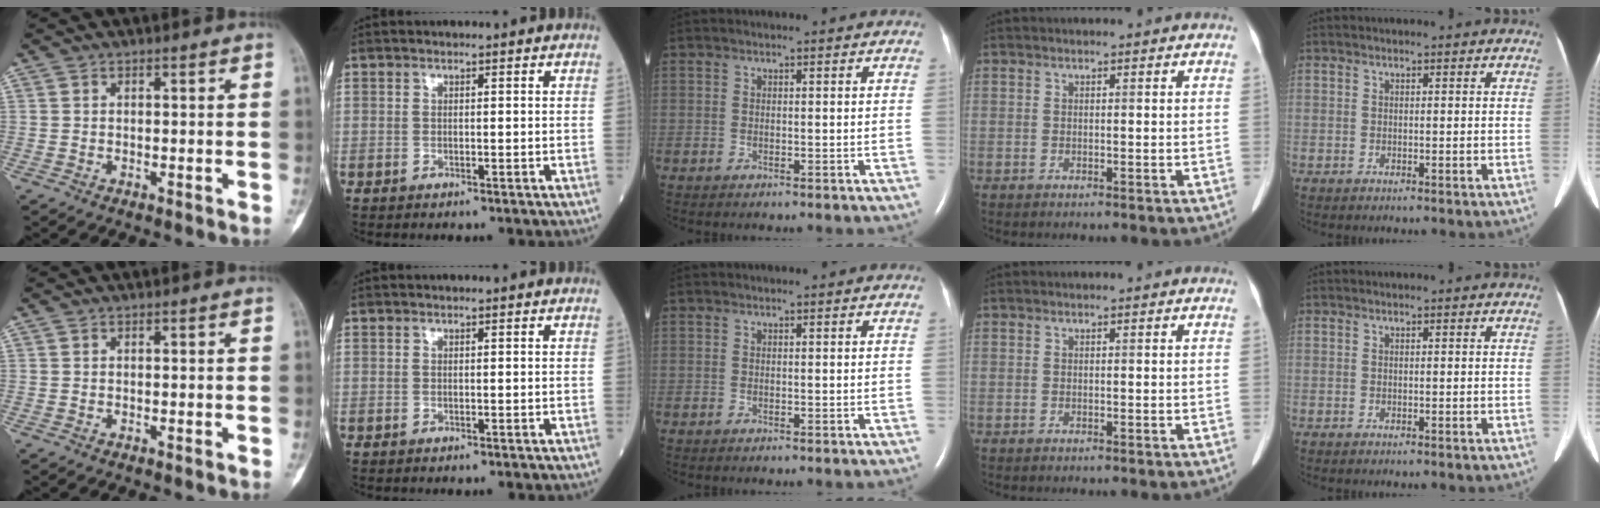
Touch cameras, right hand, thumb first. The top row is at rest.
{}